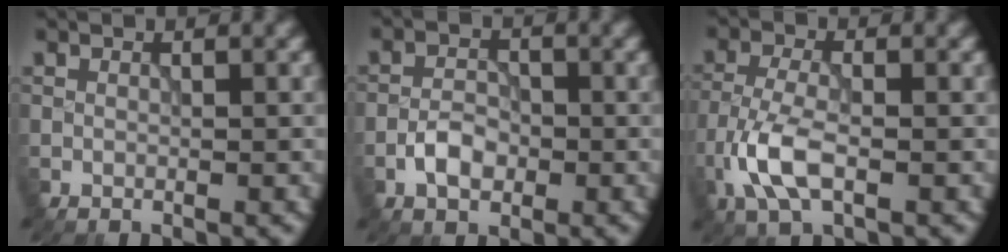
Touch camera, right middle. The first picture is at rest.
{"total": 2.8, "force": [-1.2, 1.8, 1.9], "torque": [-0.031, 0.006, -0.024]}
{"total": 4.8, "force": [-2.0, 2.0, 3.9], "torque": [-0.092, 0.000, -0.045]}